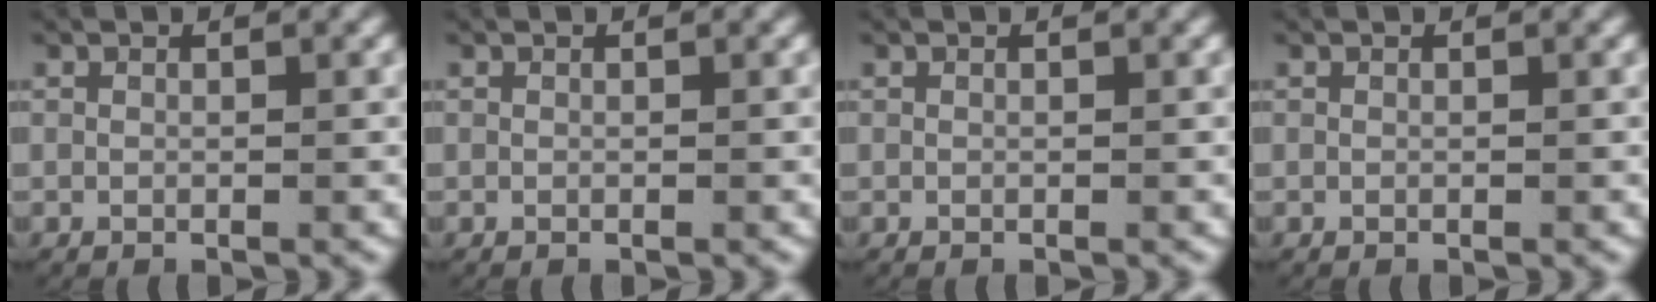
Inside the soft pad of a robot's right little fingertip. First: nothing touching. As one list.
[{"total": 0.0}, {"total": 0.0}, {"total": 0.0}]